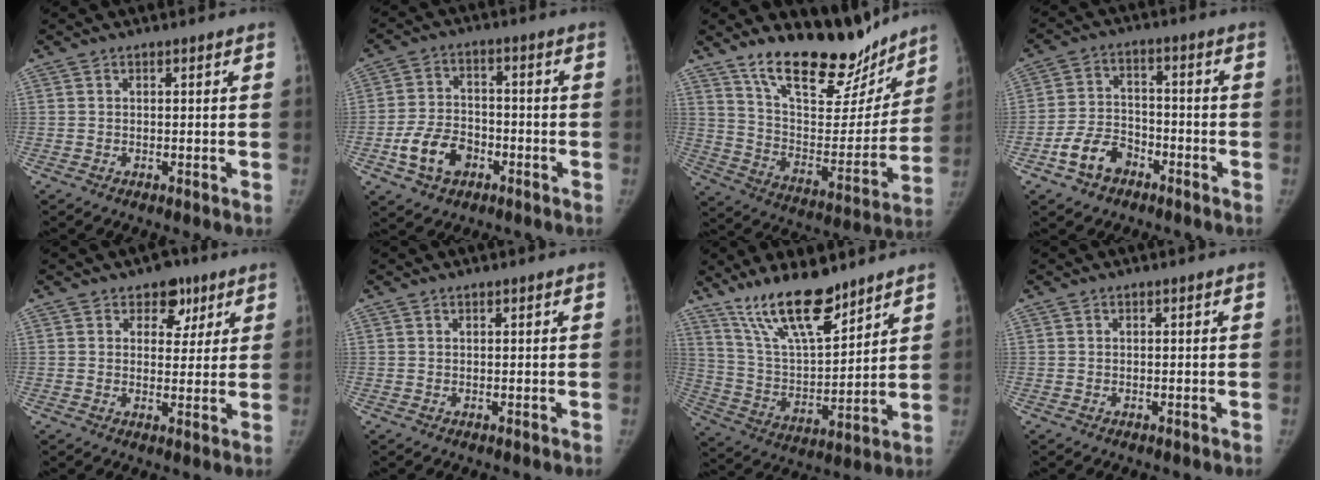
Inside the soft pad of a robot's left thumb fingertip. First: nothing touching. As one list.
[{"total": 9.4, "force": [-4.0, 6.7, 5.3], "torque": [-0.083, 0.023, -0.070]}, {"total": 23.1, "force": [18.0, 8.9, 11.4], "torque": [-0.120, -0.102, 0.290]}, {"total": 8.3, "force": [-4.7, 5.7, 3.8], "torque": [-0.057, 0.034, -0.084]}, {"total": 5.8, "force": [3.3, 4.1, 2.4], "torque": [0.007, -0.012, 0.043]}, {"total": 0.0}, {"total": 15.8, "force": [12.0, 4.6, 9.2], "torque": [-0.136, -0.071, 0.229]}, {"total": 0.0}]